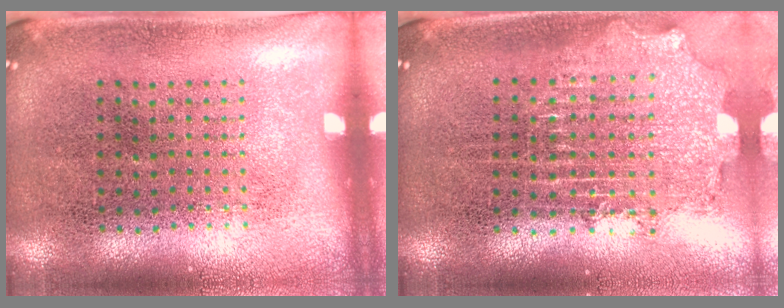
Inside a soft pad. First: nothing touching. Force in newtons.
{"total": 2.0, "press": 1.6, "slide": 1.3}